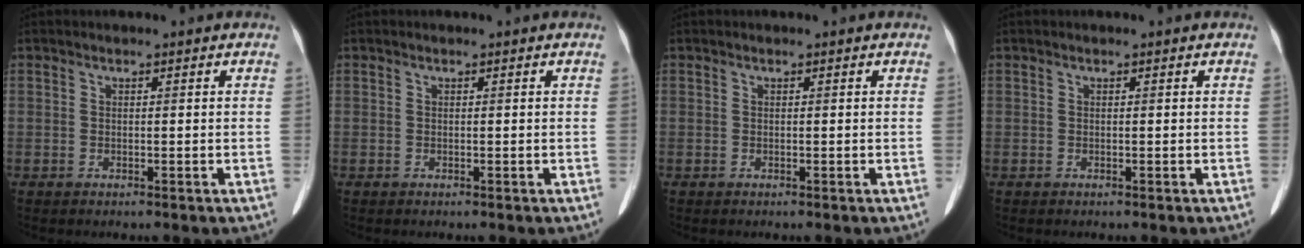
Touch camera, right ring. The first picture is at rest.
{"total": 0.0}
{"total": 0.0}
{"total": 0.0}